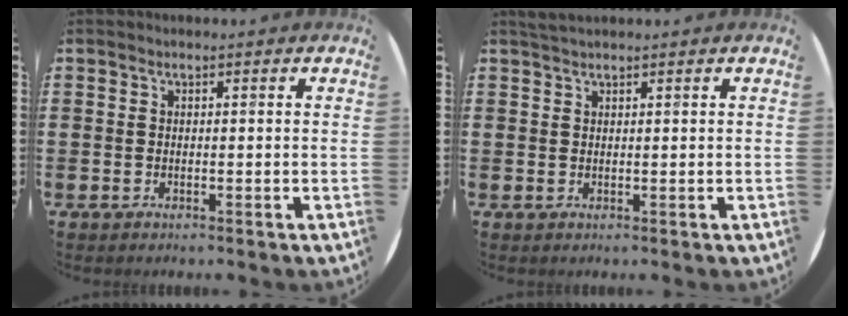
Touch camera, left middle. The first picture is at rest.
{"total": 1.0, "force": [1.0, 0.0, 0.2], "torque": [-0.006, 0.001, 0.019]}